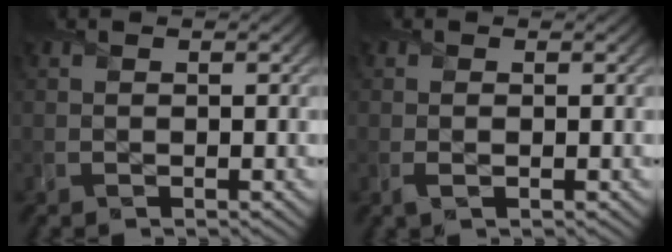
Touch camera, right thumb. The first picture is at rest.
{"total": 0.6, "force": [-0.1, 0.3, 0.6], "torque": [-0.013, -0.002, -0.002]}